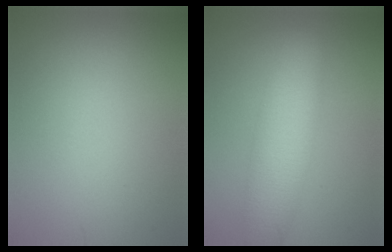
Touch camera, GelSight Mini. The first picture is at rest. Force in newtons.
{"total": 5.6, "press": 5.6, "slide": 0.2}